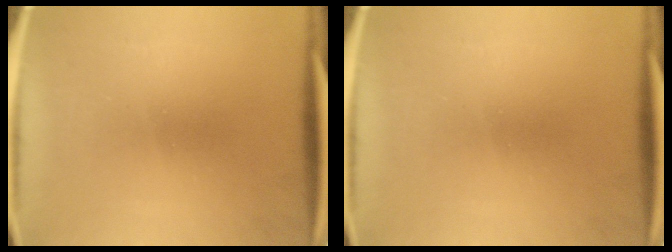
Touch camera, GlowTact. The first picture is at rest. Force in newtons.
{"total": 0.0}